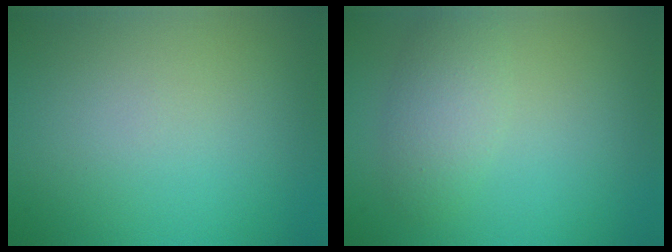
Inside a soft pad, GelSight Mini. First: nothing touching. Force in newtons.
{"total": 2.7, "press": 2.7, "slide": 0.0}